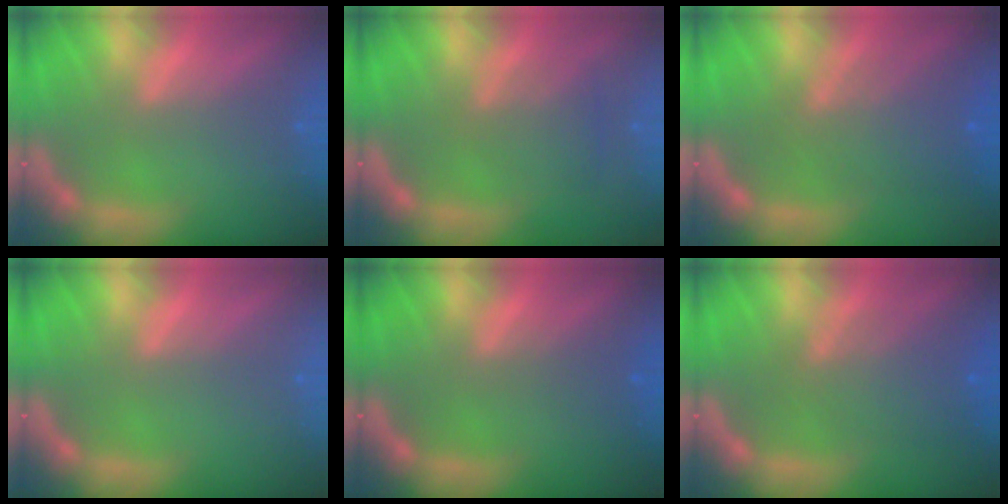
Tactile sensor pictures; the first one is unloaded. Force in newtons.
{"total": 3.0}
{"total": 5.6}
{"total": 0.0}
{"total": 1.4}
{"total": 5.1}